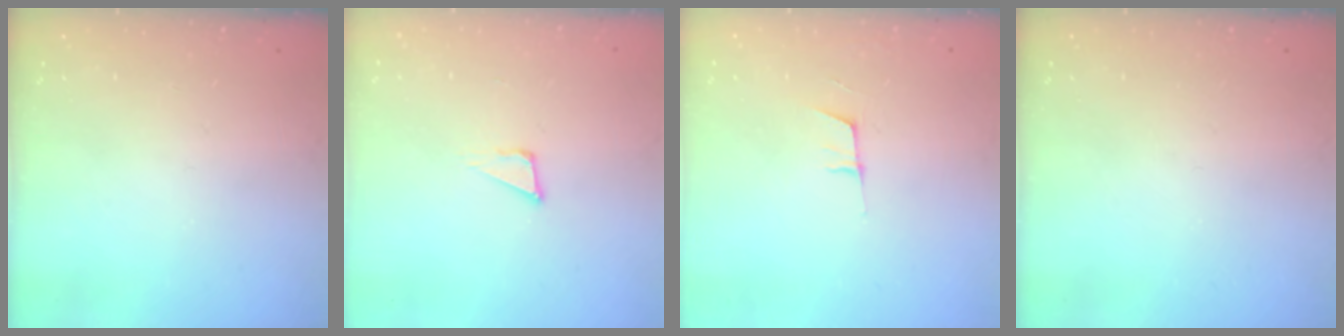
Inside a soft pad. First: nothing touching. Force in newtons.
{"total": 3.4, "press": 3.3, "slide": 0.9}
{"total": 5.1, "press": 4.3, "slide": 2.6}
{"total": 0.0}